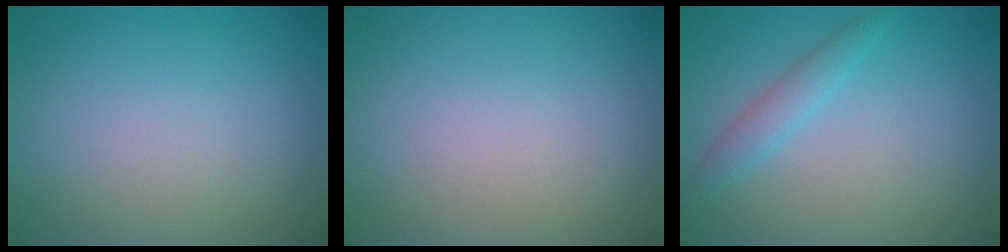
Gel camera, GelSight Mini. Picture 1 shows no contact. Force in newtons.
{"total": 0.0}
{"total": 1.9, "press": 1.9, "slide": 0.1}